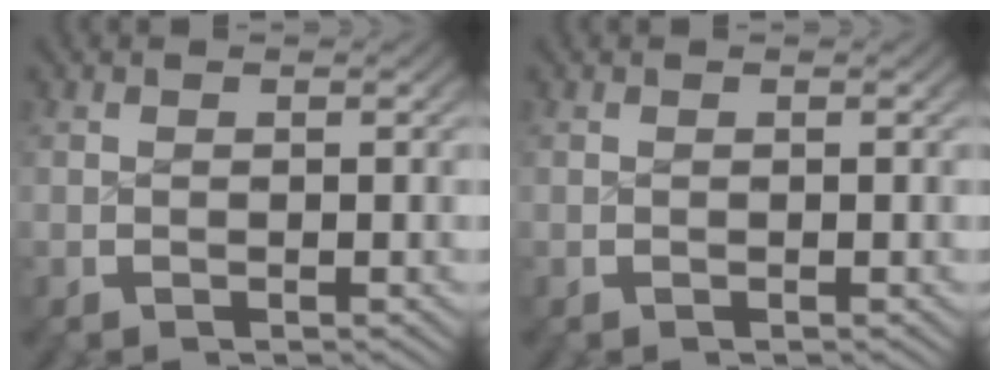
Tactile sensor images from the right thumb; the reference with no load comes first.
{"total": 0.0}